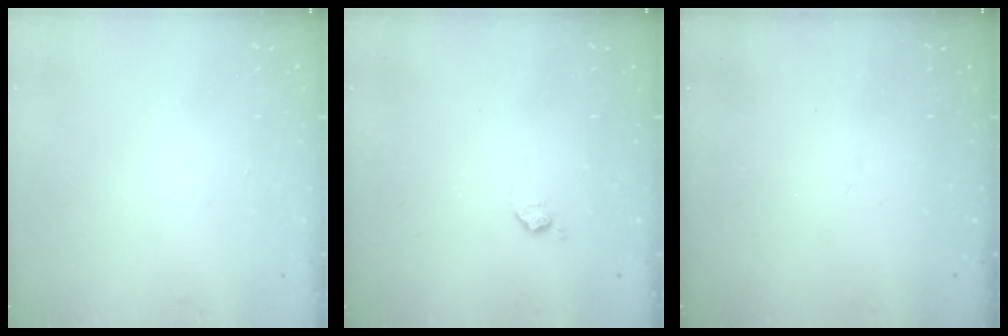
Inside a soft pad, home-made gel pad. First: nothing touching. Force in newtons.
{"total": 6.1, "press": 6.1, "slide": 0.7}
{"total": 0.0}